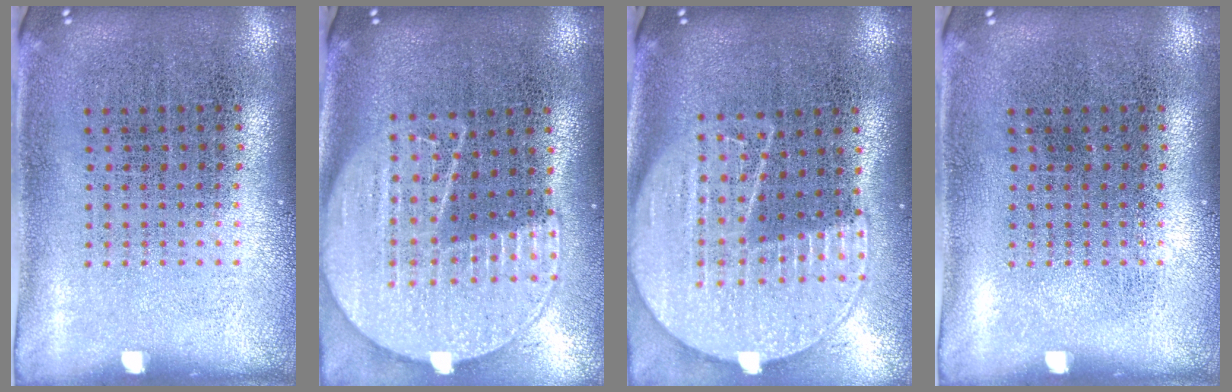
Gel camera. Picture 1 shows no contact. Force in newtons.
{"total": 2.0, "press": 1.8, "slide": 1.0}
{"total": 2.0, "press": 1.8, "slide": 1.0}
{"total": 0.0}